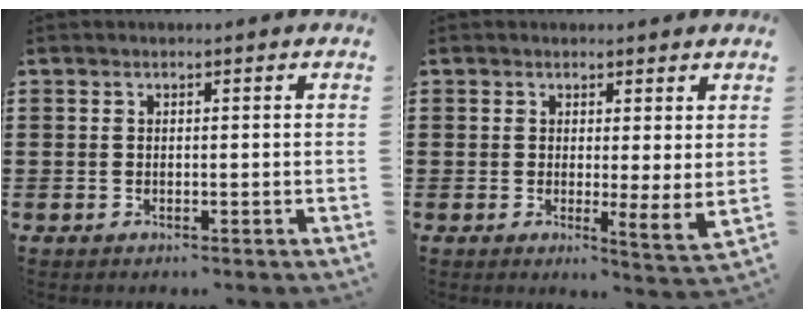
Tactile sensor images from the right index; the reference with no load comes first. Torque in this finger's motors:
{"motor_torque": [0.15, 0.09, 0.28, 0.03]}